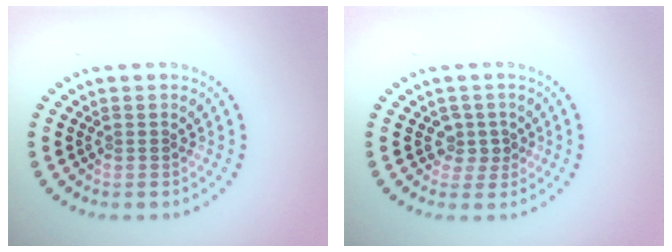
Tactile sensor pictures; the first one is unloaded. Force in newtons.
{"total": 1.7, "press": 1.3, "slide": 1.1}